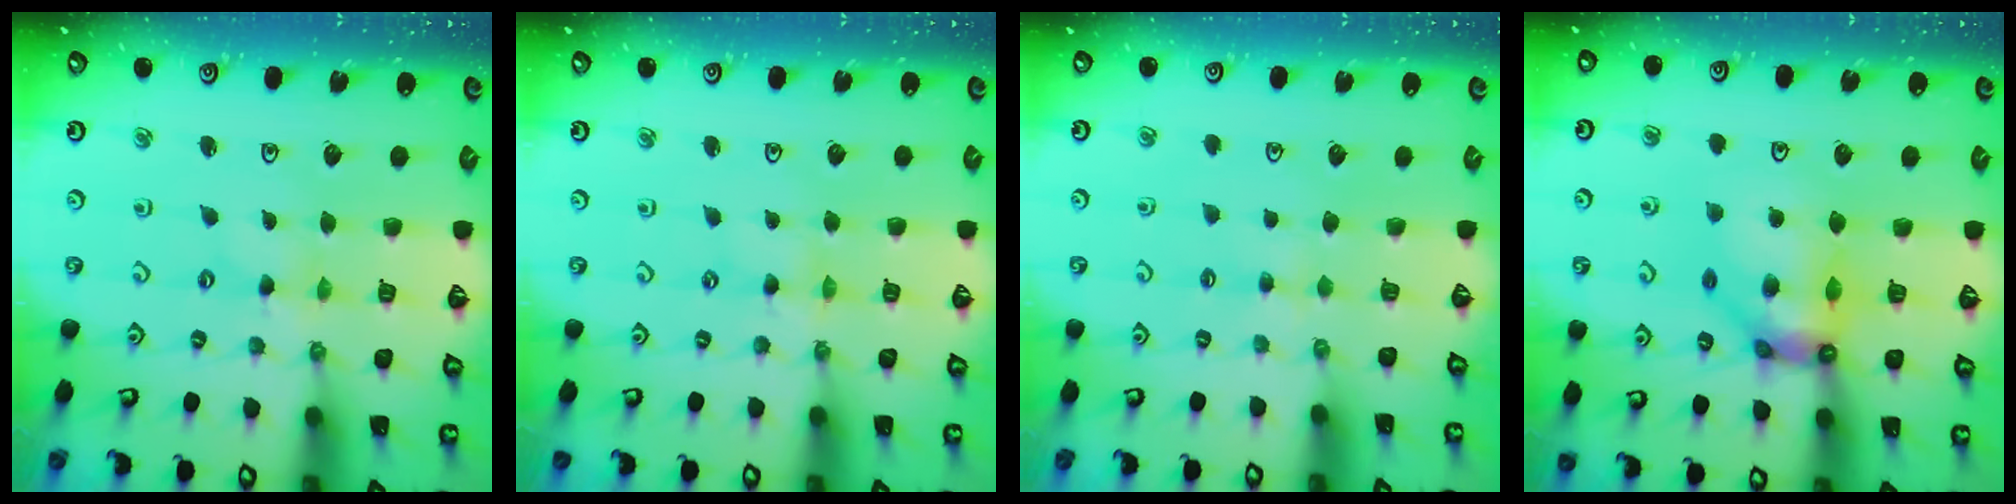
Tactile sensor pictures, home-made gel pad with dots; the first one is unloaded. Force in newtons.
{"total": 0.6, "press": 0.6, "slide": 0.1}
{"total": 2.7, "press": 2.7, "slide": 0.6}
{"total": 12.4, "press": 12.2, "slide": 2.4}